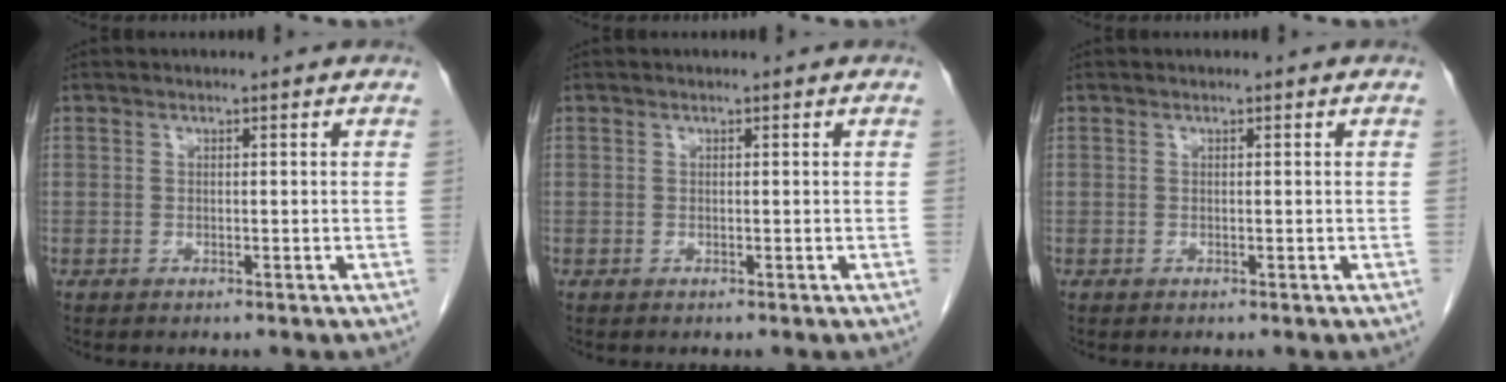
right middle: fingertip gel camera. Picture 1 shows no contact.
{"total": 0.0}
{"total": 0.0}